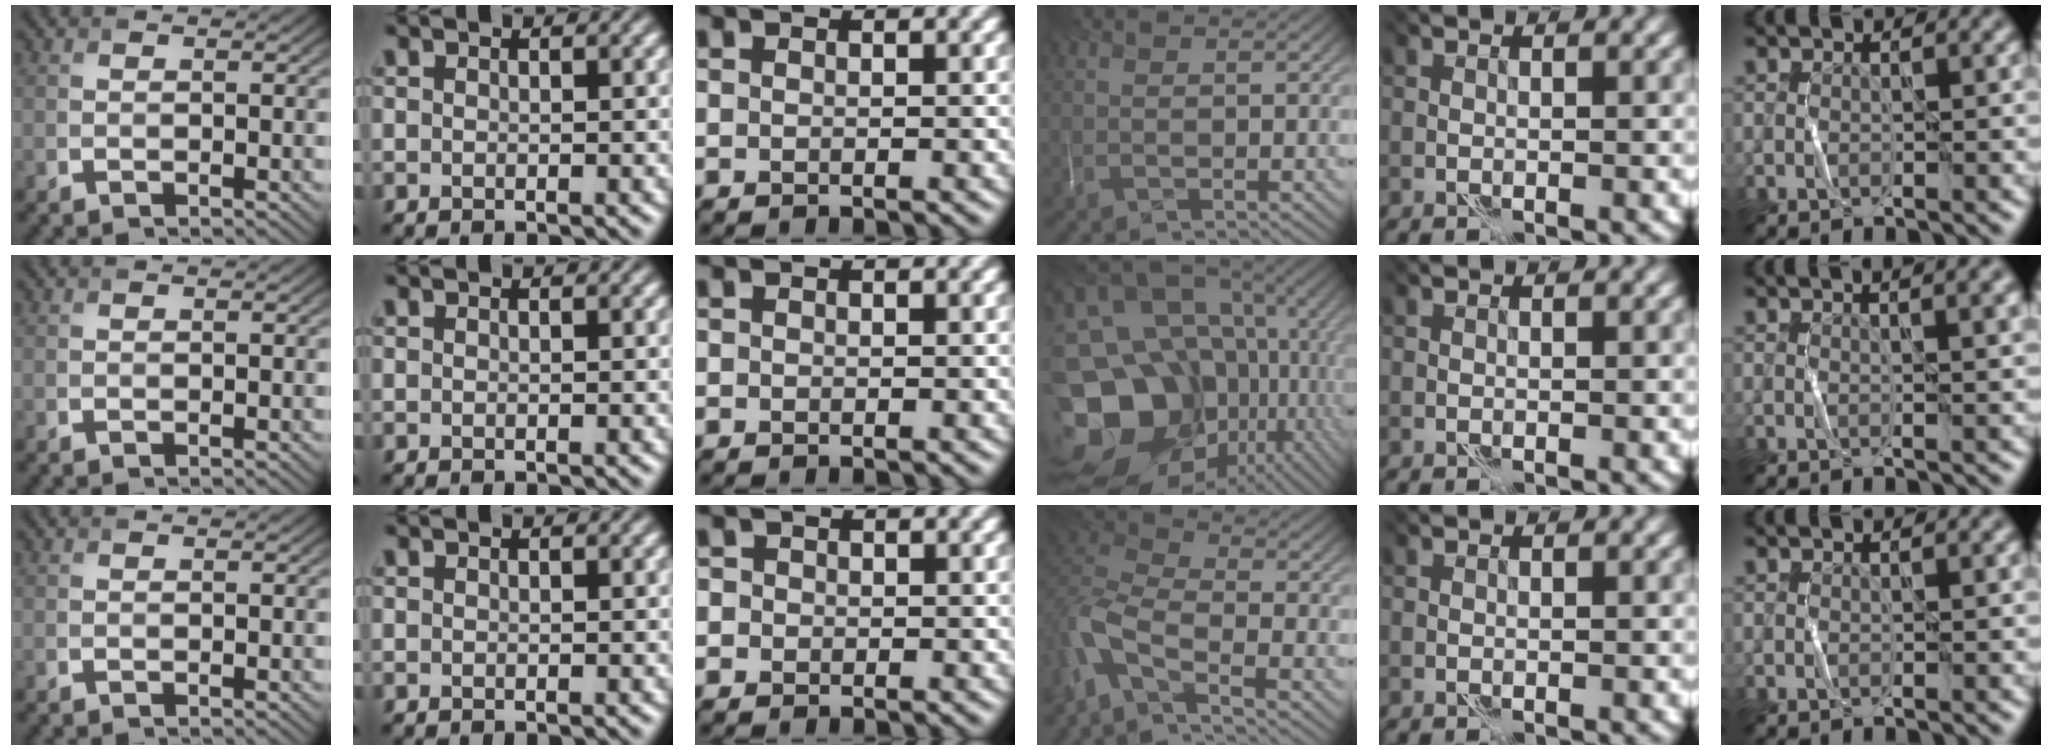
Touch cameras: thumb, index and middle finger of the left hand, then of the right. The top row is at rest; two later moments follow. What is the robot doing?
{"motion": "fold", "object": "bubble wrap"}